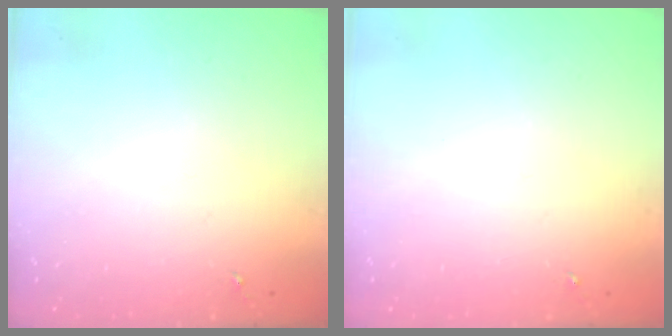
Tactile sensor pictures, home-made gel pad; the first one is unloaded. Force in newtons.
{"total": 0.0}